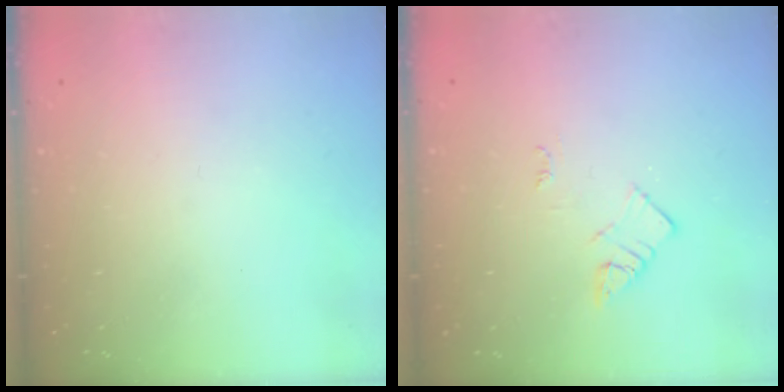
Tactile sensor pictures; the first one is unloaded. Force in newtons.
{"total": 3.0, "press": 3.0, "slide": 0.4}